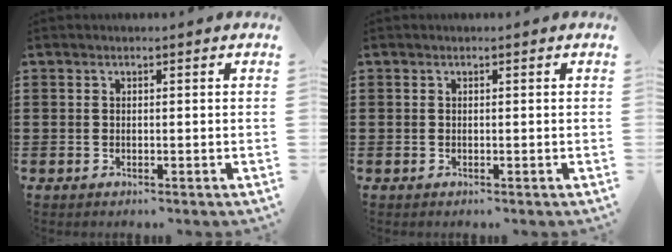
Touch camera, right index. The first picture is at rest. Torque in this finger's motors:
{"motor_torque": [-0.83, 1.30, 0.00, 0.00]}